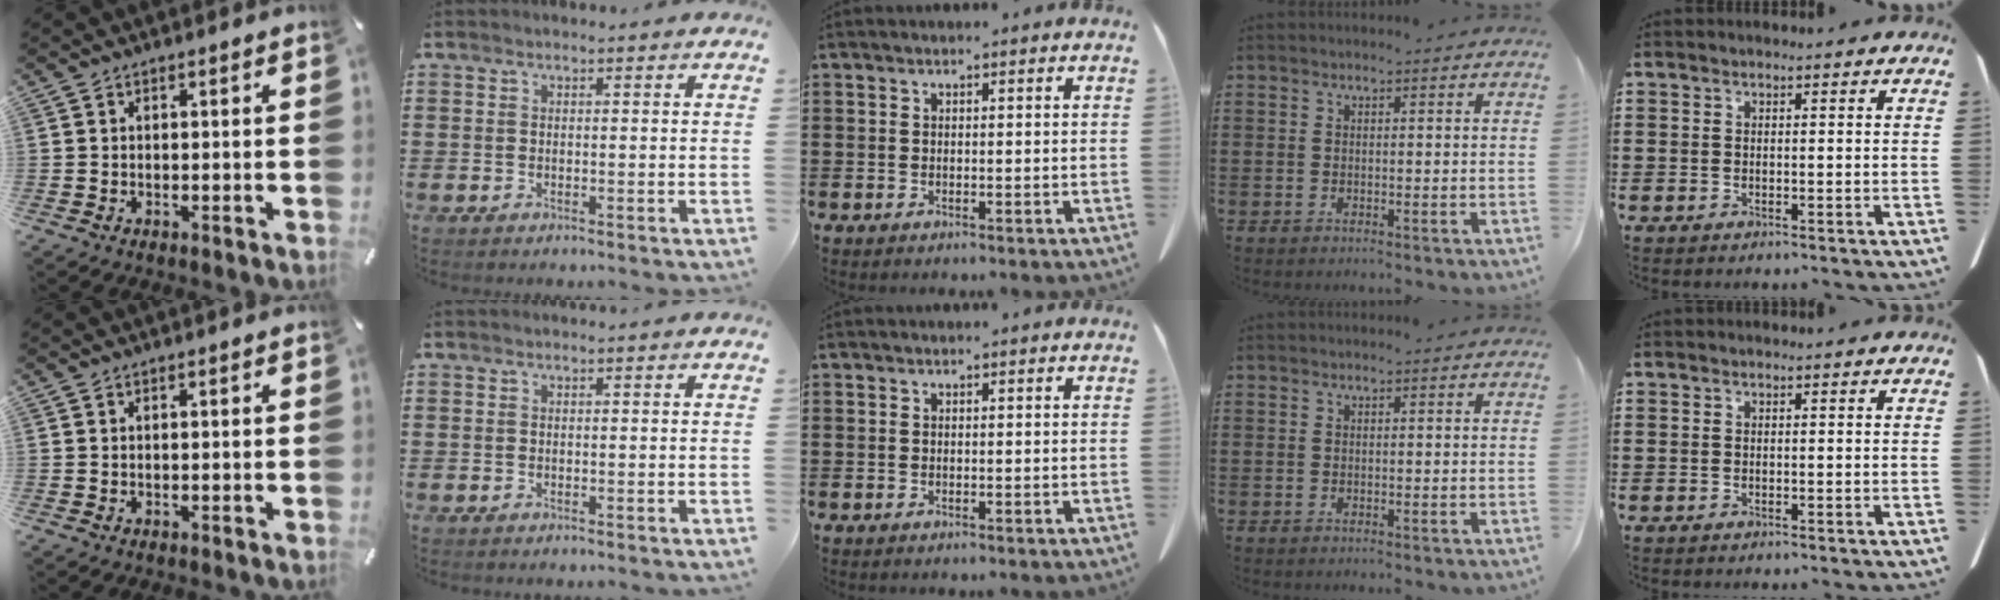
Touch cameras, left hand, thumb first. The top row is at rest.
{}